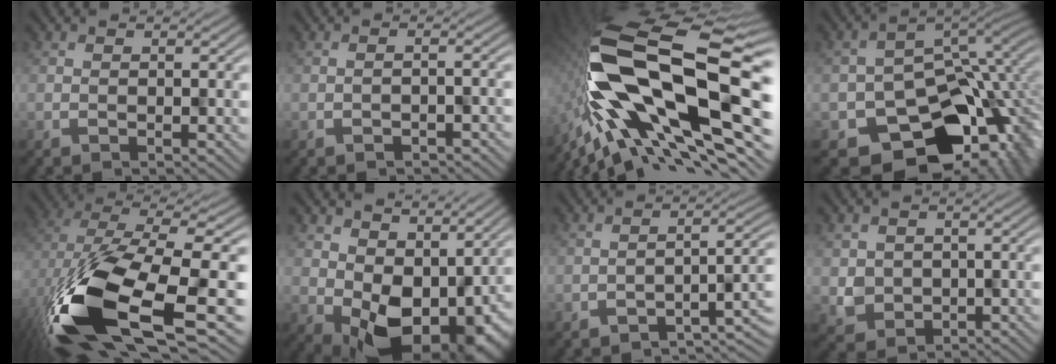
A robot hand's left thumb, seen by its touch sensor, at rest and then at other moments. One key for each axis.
{"total": 1.1, "fx": -1.0, "fy": 0.0, "fz": -0.4, "tx": 0.009, "ty": 0.005, "tz": -0.017}
{"total": 18.5, "fx": -2.5, "fy": 9.0, "fz": 15.9, "tx": -0.318, "ty": -0.012, "tz": -0.058}
{"total": 12.7, "fx": -5.5, "fy": 9.5, "fz": 6.3, "tx": -0.072, "ty": -0.053, "tz": -0.066}
{"total": 15.9, "fx": -4.5, "fy": 8.6, "fz": 12.6, "tx": -0.291, "ty": -0.050, "tz": -0.058}
{"total": 9.6, "fx": 1.2, "fy": 7.2, "fz": 6.3, "tx": -0.108, "ty": -0.044, "tz": 0.041}
{"total": 3.3, "fx": -2.4, "fy": 1.4, "fz": 1.7, "tx": -0.011, "ty": -0.002, "tz": -0.039}
{"total": 3.5, "fx": 0.4, "fy": 3.4, "fz": -0.2, "tx": -0.007, "ty": -0.024, "tz": 0.011}